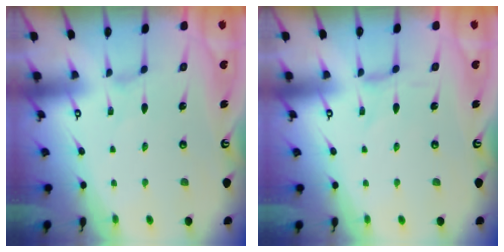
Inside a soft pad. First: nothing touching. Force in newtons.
{"total": 0.0}